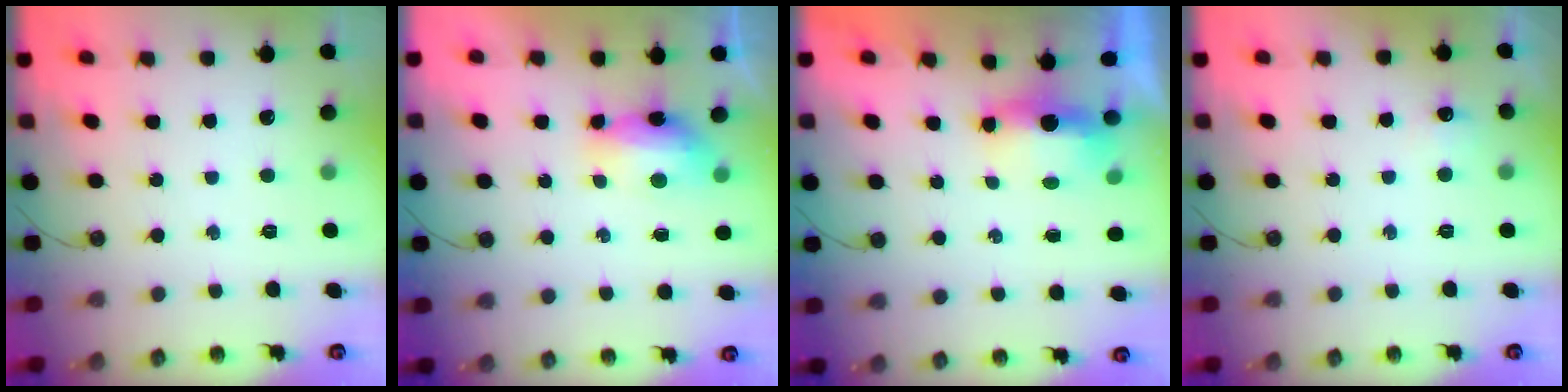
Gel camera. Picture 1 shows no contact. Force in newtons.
{"total": 7.5, "press": 7.4, "slide": 1.0}
{"total": 11.6, "press": 6.5, "slide": 9.7}
{"total": 5.0, "press": 4.9, "slide": 0.8}